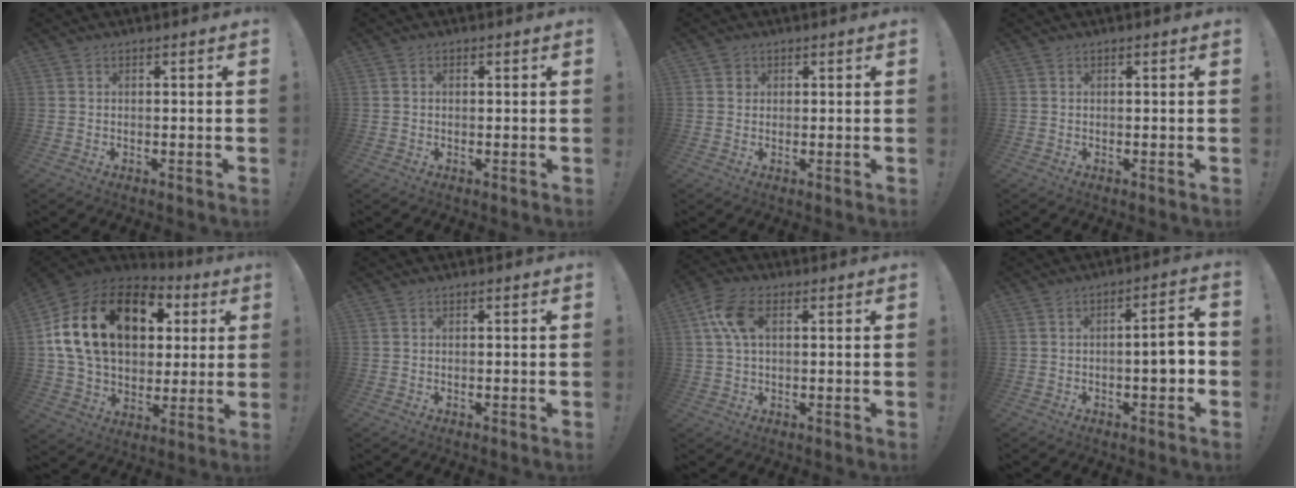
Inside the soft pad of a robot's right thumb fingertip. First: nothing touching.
{"total": 0.6, "force": [-0.2, 0.5, 0.2], "torque": [-0.011, 0.005, -0.003]}
{"total": 1.9, "force": [0.4, 1.8, 0.4], "torque": [0.002, -0.001, 0.005]}
{"total": 0.0}
{"total": 23.9, "force": [7.8, 15.8, 16.1], "torque": [-0.276, -0.014, 0.151]}
{"total": 0.0}
{"total": 8.9, "force": [2.4, 5.1, 6.9], "torque": [-0.148, 0.006, 0.046]}
{"total": 6.3, "force": [-1.5, 1.3, 6.0], "torque": [-0.083, 0.003, -0.028]}